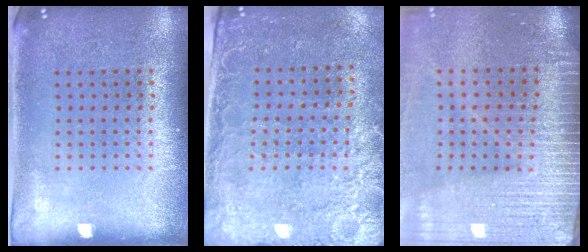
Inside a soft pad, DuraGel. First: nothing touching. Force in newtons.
{"total": 2.6, "press": 2.4, "slide": 1.1}
{"total": 4.2, "press": 3.6, "slide": 2.1}